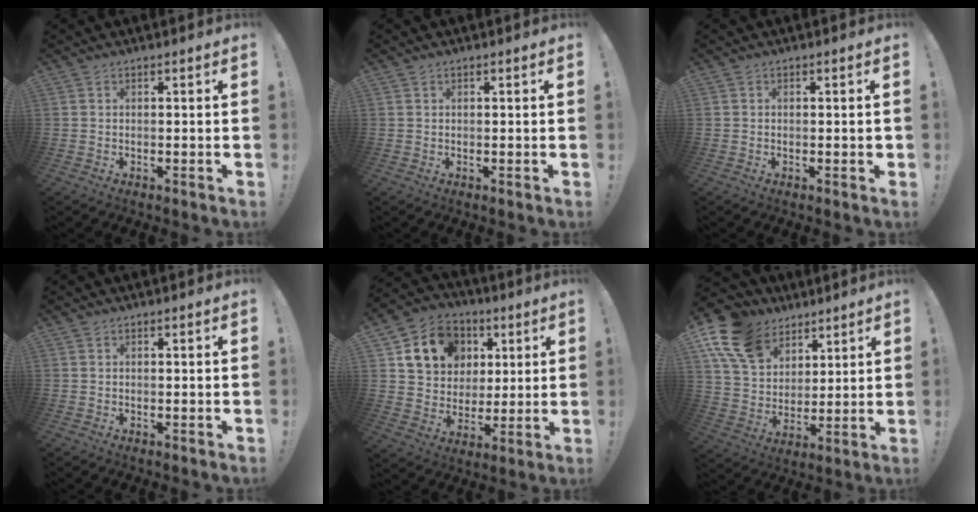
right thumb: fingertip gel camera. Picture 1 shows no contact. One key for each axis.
{"total": 0.0}
{"total": 0.9, "fx": -0.2, "fy": 0.6, "fz": 0.6, "tx": -0.018, "ty": 0.008, "tz": -0.003}
{"total": 0.0}
{"total": 14.7, "fx": 6.1, "fy": 12.1, "fz": 5.7, "tx": -0.090, "ty": -0.016, "tz": 0.132}
{"total": 16.5, "fx": 9.6, "fy": 11.2, "fz": 7.3, "tx": -0.137, "ty": -0.044, "tz": 0.189}